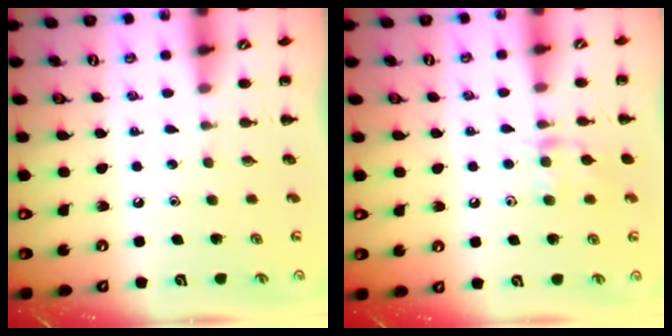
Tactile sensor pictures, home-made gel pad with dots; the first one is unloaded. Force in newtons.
{"total": 8.5, "press": 8.4, "slide": 1.0}